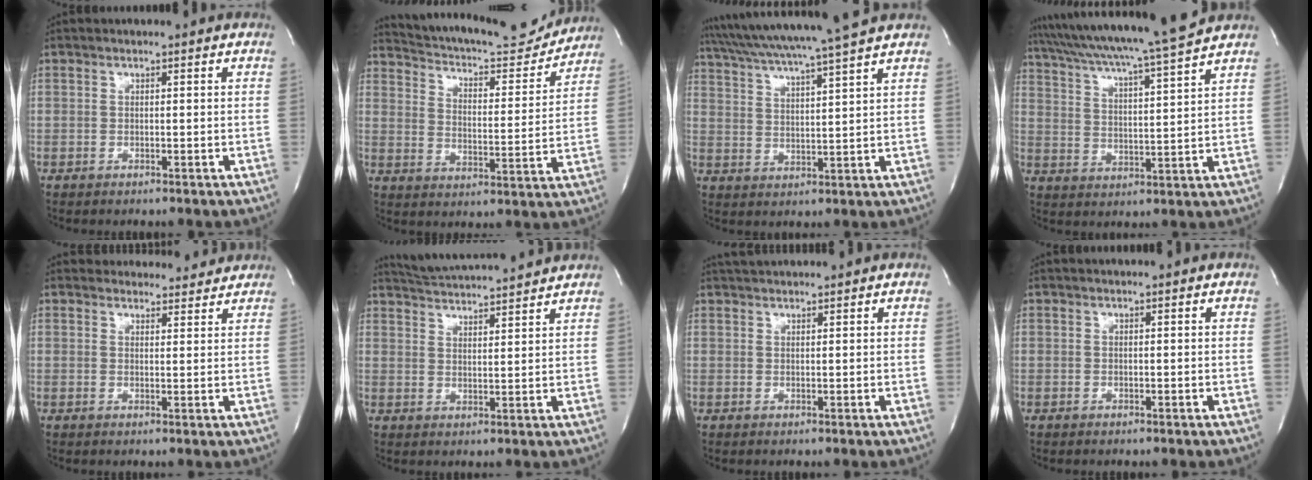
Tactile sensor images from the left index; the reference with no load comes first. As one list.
[{"total": 17.9, "force": [16.9, 3.3, 4.7], "torque": [-0.073, -0.020, 0.237]}, {"total": 14.7, "force": [12.7, -1.8, 7.2], "torque": [-0.131, 0.003, 0.193]}, {"total": 16.7, "force": [15.0, -1.7, 7.3], "torque": [-0.134, -0.015, 0.227]}, {"total": 7.9, "force": [7.5, 2.3, 0.5], "torque": [0.013, 0.007, 0.078]}, {"total": 12.2, "force": [11.6, 0.2, 3.9], "torque": [-0.076, 0.014, 0.170]}, {"total": 3.6, "force": [3.5, 0.1, 0.9], "torque": [-0.017, 0.028, 0.061]}, {"total": 0.9, "force": [0.8, 0.0, 0.3], "torque": [-0.007, 0.010, 0.014]}]